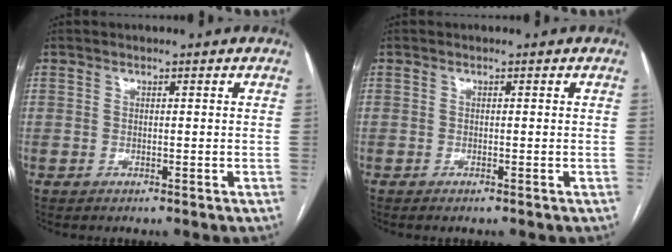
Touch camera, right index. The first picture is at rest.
{"total": 0.7, "force": [-0.5, -0.1, 0.5], "torque": [-0.011, -0.002, -0.009]}